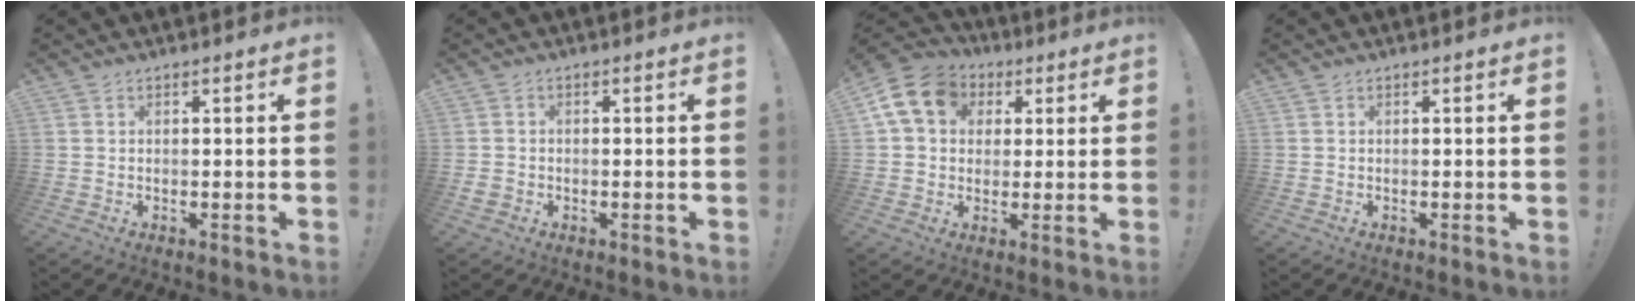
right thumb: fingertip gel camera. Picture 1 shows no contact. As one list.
[{"total": 1.8, "force": [-0.7, 1.4, 0.8], "torque": [-0.017, 0.005, -0.012]}, {"total": 13.7, "force": [4.2, 11.0, 7.2], "torque": [-0.113, -0.006, 0.083]}, {"total": 0.0}]